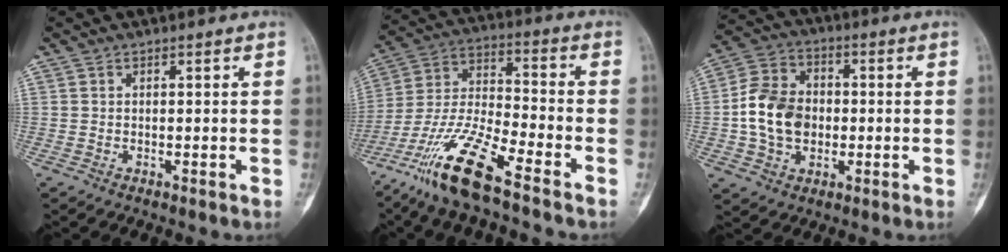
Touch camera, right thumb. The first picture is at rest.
{"total": 16.3, "force": [-10.9, 2.8, 11.7], "torque": [-0.243, 0.049, -0.206]}
{"total": 12.3, "force": [-1.0, 9.4, 7.9], "torque": [-0.123, 0.022, -0.024]}